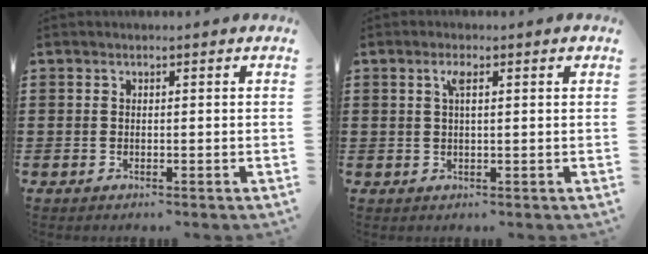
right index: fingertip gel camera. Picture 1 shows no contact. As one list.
[{"total": 2.4, "force": [0.9, 0.4, 2.2], "torque": [-0.038, 0.002, 0.011]}]